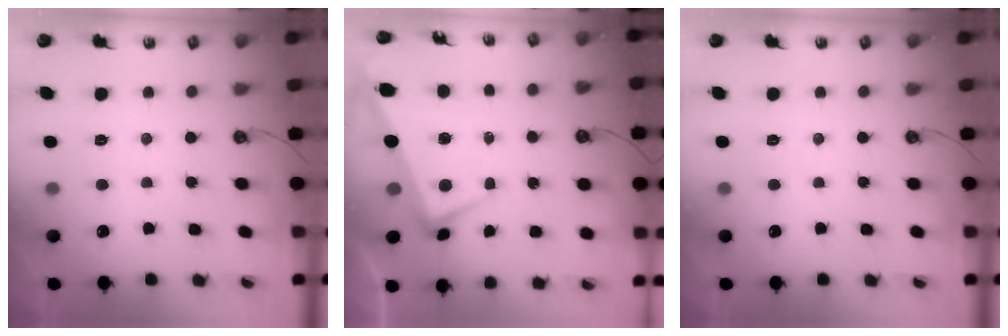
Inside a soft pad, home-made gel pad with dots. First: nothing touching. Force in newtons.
{"total": 0.8, "press": 0.1, "slide": 0.8}
{"total": 0.0}